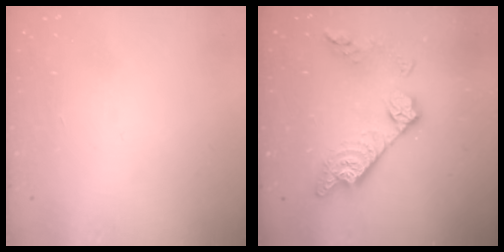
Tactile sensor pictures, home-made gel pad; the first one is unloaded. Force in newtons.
{"total": 14.9, "press": 14.9, "slide": 1.1}